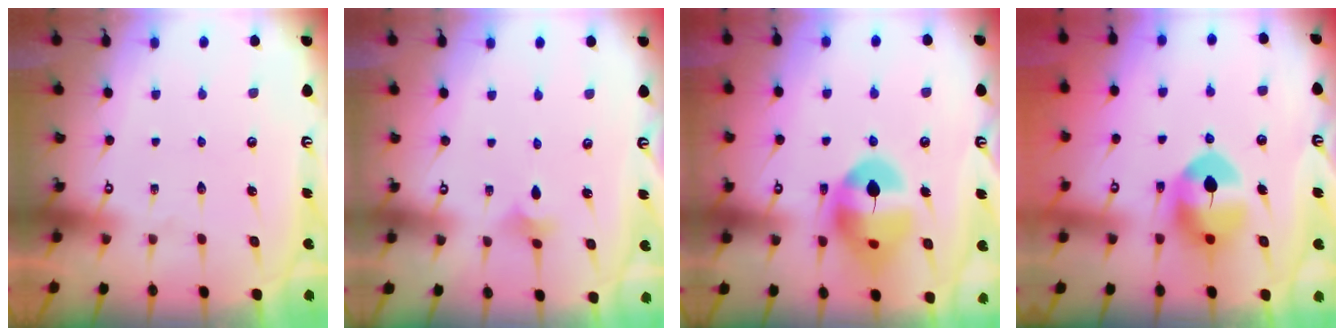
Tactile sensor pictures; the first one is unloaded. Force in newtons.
{"total": 1.6, "press": 1.5, "slide": 0.4}
{"total": 13.6, "press": 13.5, "slide": 1.6}
{"total": 8.8, "press": 8.7, "slide": 1.0}